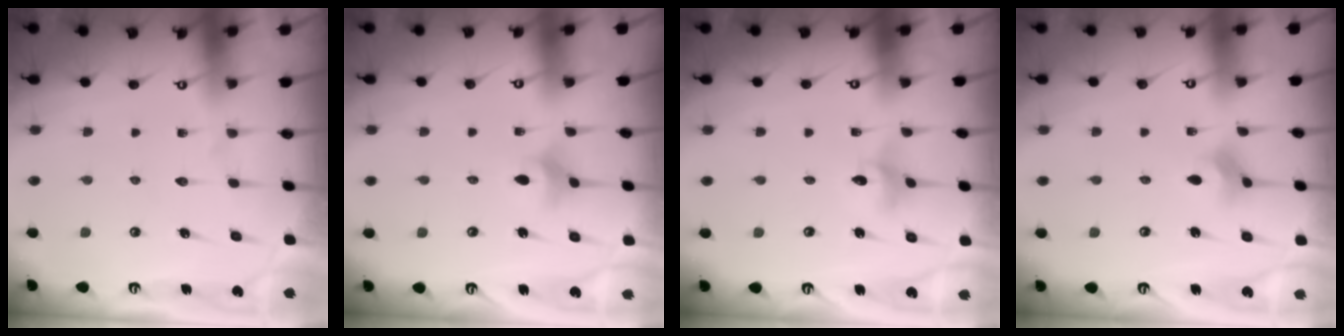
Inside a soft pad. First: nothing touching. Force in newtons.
{"total": 5.5, "press": 5.4, "slide": 0.9}
{"total": 3.6, "press": 3.5, "slide": 0.4}
{"total": 2.6, "press": 2.5, "slide": 0.6}